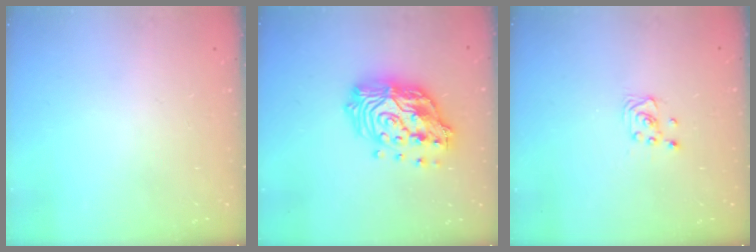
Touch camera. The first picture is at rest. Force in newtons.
{"total": 20.2, "press": 20.1, "slide": 2.1}
{"total": 2.6, "press": 2.6, "slide": 0.3}